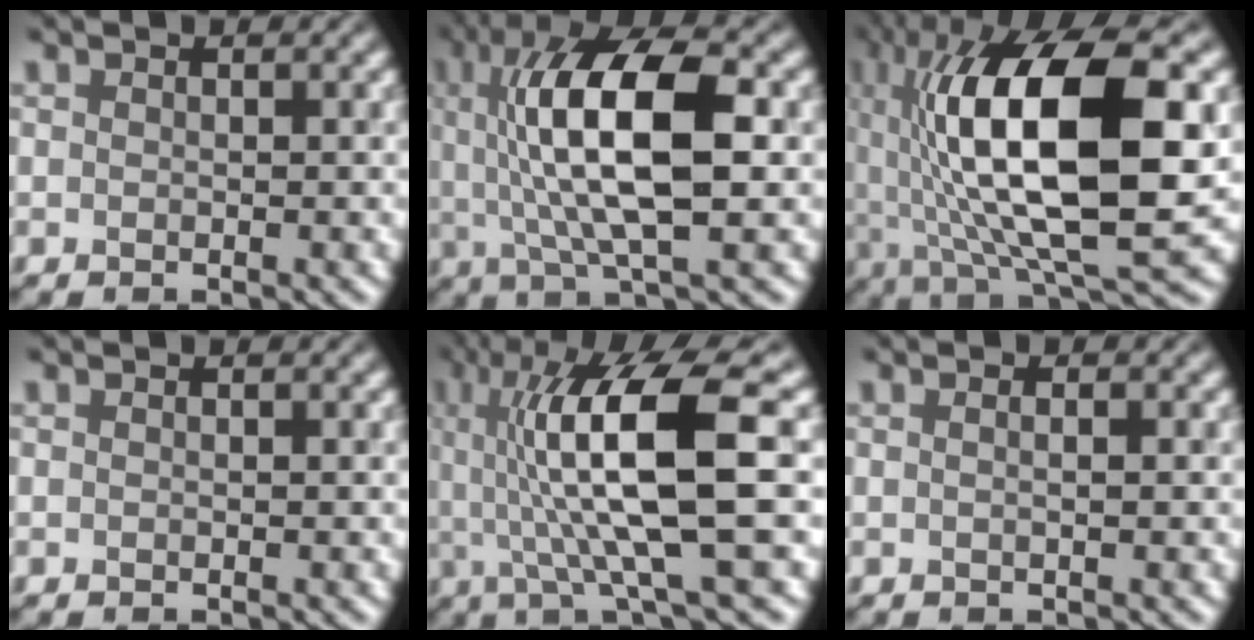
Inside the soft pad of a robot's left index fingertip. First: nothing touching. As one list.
[{"total": 11.1, "force": [1.2, 3.7, 10.4], "torque": [-0.178, 0.013, 0.018]}, {"total": 15.9, "force": [1.4, 5.8, 14.7], "torque": [-0.256, 0.006, 0.021]}, {"total": 0.0}, {"total": 11.8, "force": [1.2, 2.4, 11.5], "torque": [-0.190, 0.011, 0.024]}, {"total": 1.5, "force": [0.5, 0.6, 1.3], "torque": [-0.005, -0.003, -0.006]}]